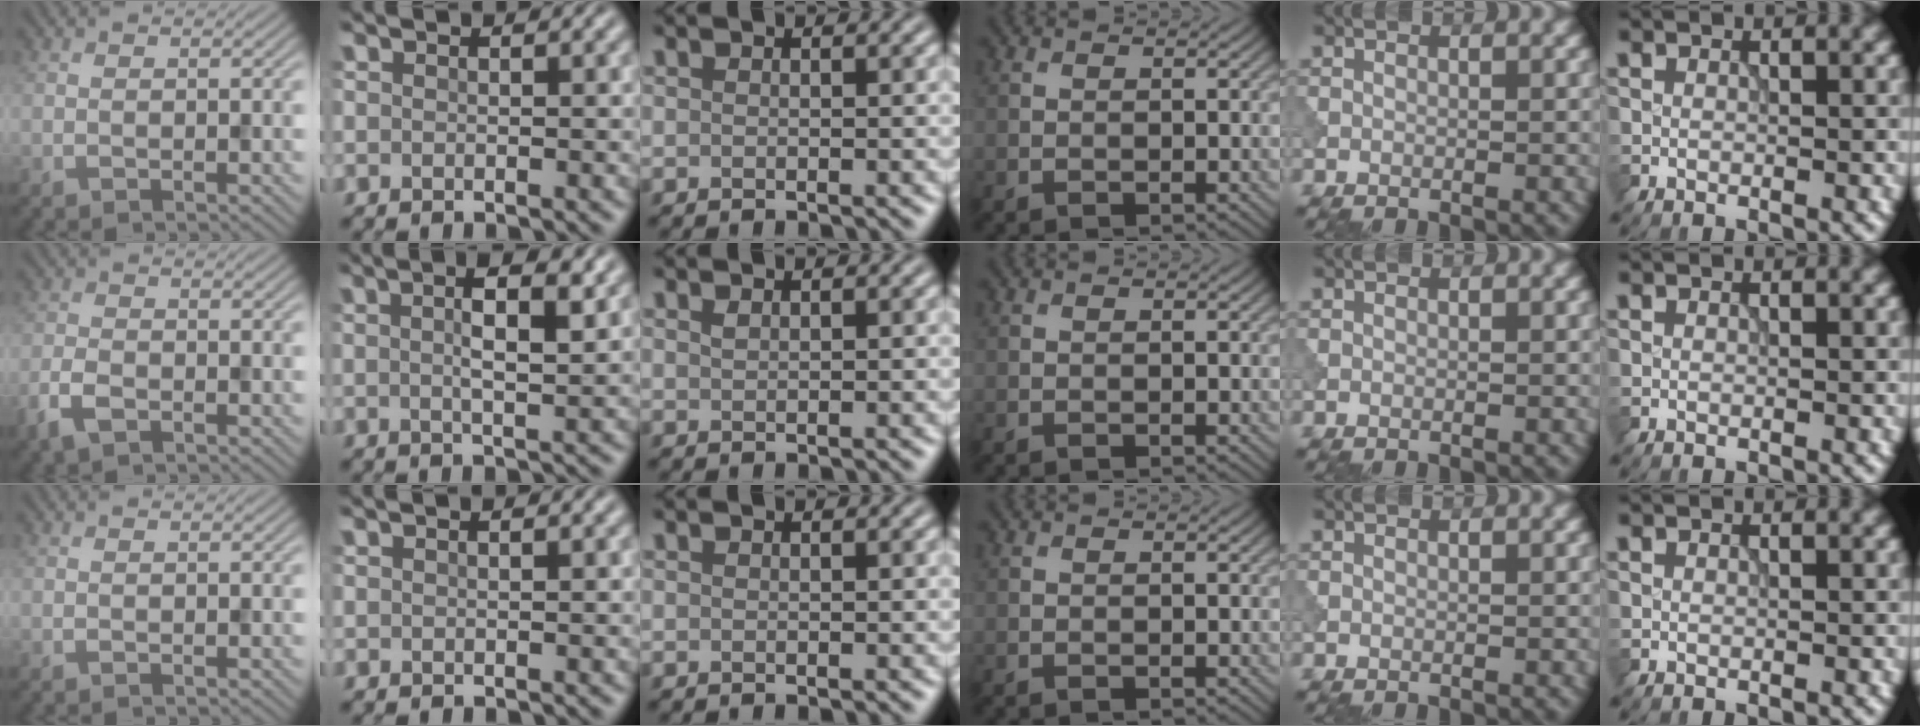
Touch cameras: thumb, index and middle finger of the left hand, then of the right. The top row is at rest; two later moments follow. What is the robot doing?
{"motion": "dispense", "object": "pipette"}